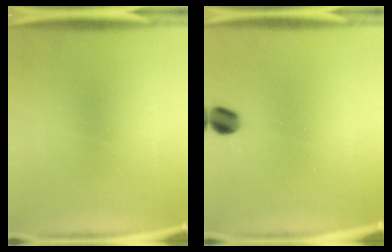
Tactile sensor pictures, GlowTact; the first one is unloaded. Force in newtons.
{"total": 4.3}